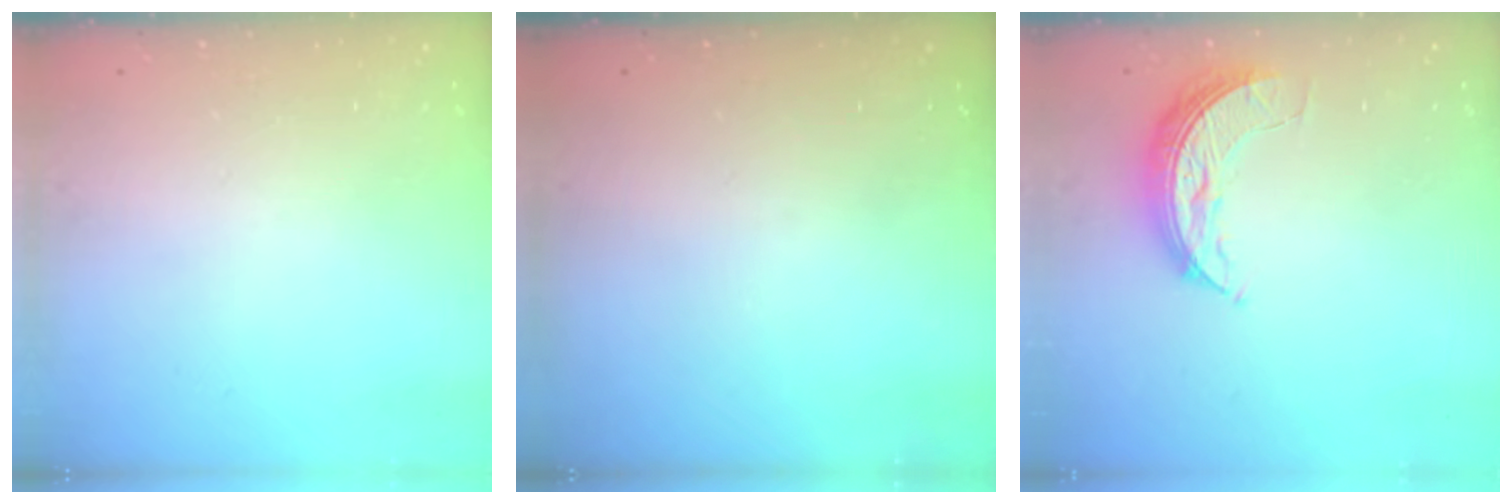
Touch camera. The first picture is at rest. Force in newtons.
{"total": 0.0}
{"total": 7.6, "press": 7.6, "slide": 0.1}